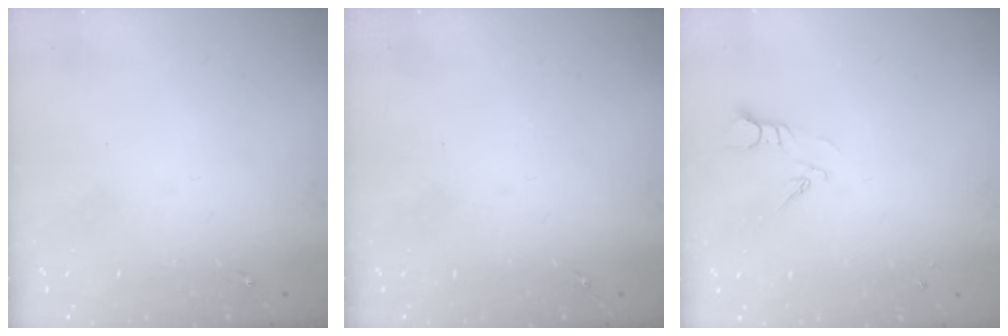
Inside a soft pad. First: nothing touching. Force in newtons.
{"total": 0.0}
{"total": 3.2, "press": 3.1, "slide": 0.3}